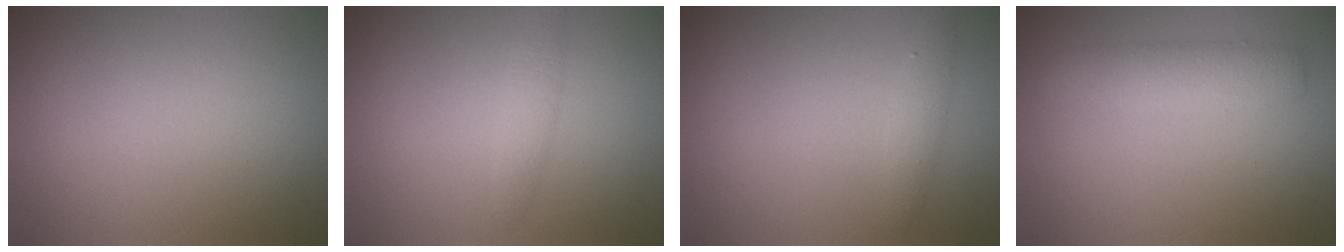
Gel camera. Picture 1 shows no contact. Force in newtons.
{"total": 1.5, "press": 1.5, "slide": 0.1}
{"total": 1.3, "press": 1.3, "slide": 0.1}
{"total": 2.9, "press": 2.9, "slide": 0.1}